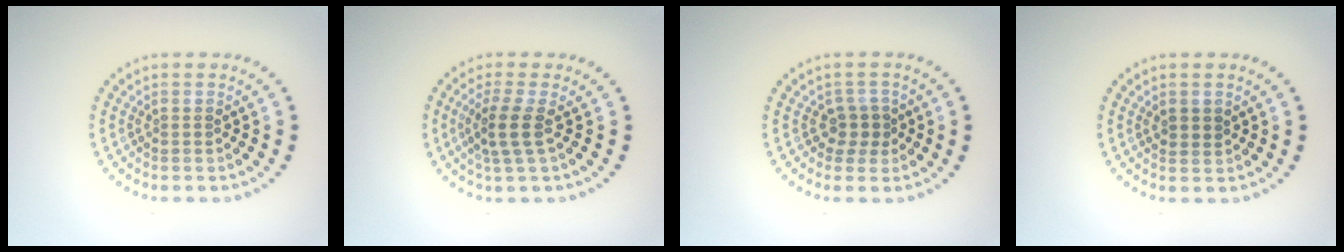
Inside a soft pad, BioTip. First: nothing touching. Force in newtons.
{"total": 2.5, "press": 2.0, "slide": 1.5}
{"total": 1.8, "press": 1.5, "slide": 1.1}
{"total": 1.3, "press": 1.1, "slide": 0.5}